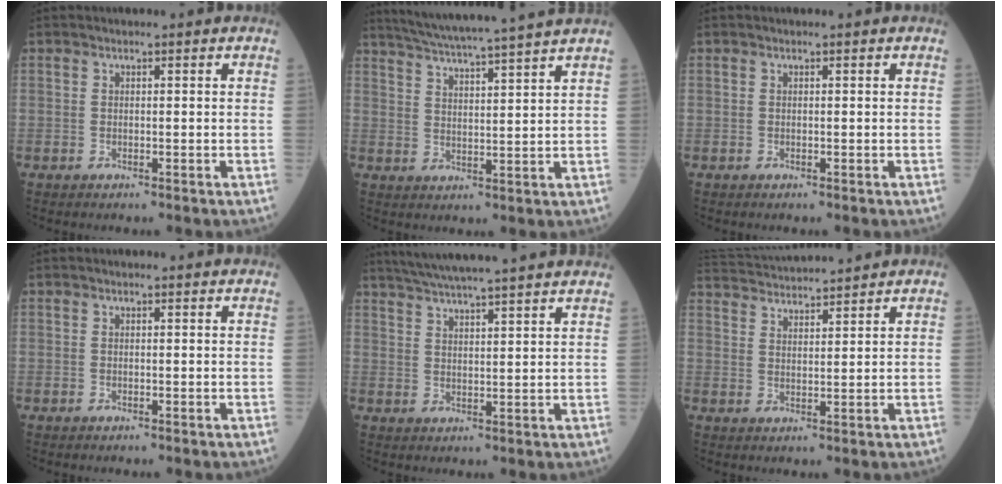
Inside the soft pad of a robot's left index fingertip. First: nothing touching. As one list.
[{"total": 14.4, "force": [12.9, -1.6, 6.2], "torque": [-0.112, -0.005, 0.186]}, {"total": 0.0}, {"total": 0.9, "force": [0.9, 0.1, 0.1], "torque": [-0.010, 0.002, 0.005]}, {"total": 16.7, "force": [15.0, 0.1, 7.4], "torque": [-0.133, 0.016, 0.206]}, {"total": 11.7, "force": [11.2, 0.4, 3.3], "torque": [-0.074, 0.034, 0.179]}]